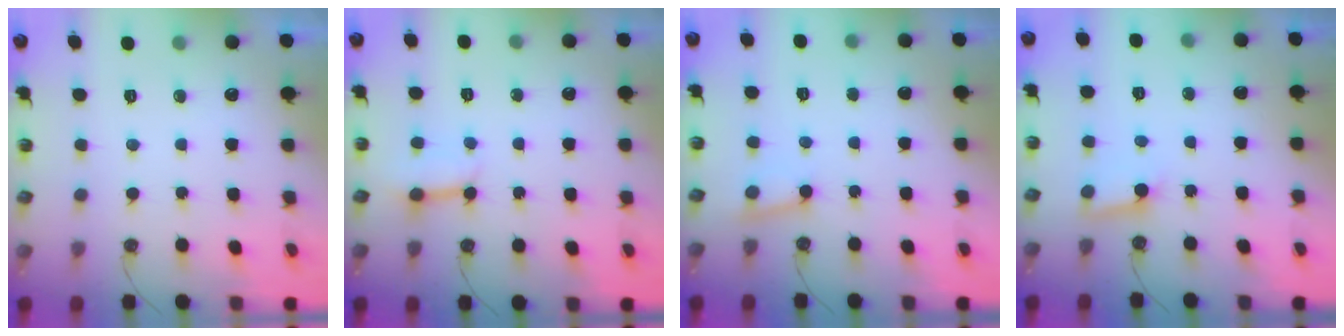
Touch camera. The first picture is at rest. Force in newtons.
{"total": 3.2, "press": 3.2, "slide": 0.5}
{"total": 3.7, "press": 3.6, "slide": 0.8}
{"total": 3.2, "press": 3.2, "slide": 0.2}